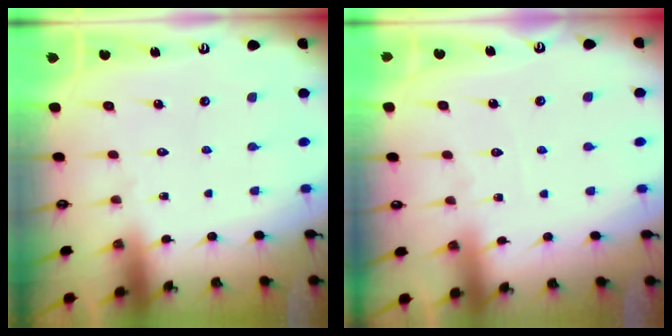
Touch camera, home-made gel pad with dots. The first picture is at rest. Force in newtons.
{"total": 3.2, "press": 3.2, "slide": 0.4}